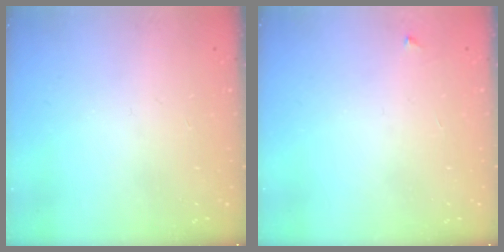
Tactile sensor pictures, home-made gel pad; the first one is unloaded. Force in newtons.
{"total": 3.2, "press": 3.2, "slide": 0.5}